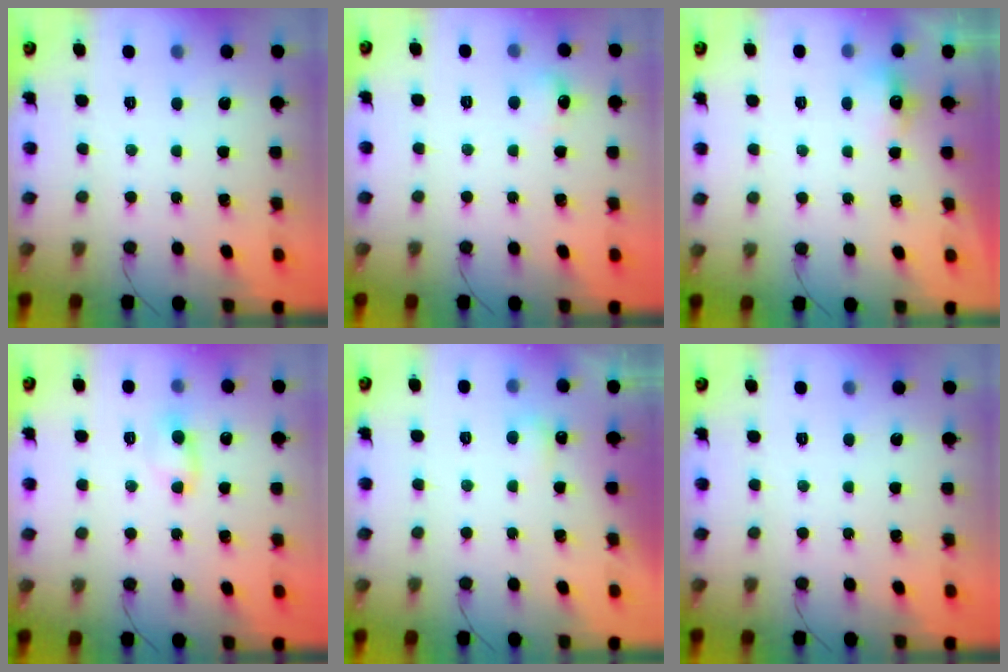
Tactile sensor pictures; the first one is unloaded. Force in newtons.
{"total": 6.1, "press": 5.8, "slide": 1.9}
{"total": 4.4, "press": 4.1, "slide": 1.6}
{"total": 3.8, "press": 3.6, "slide": 1.3}
{"total": 2.5, "press": 2.4, "slide": 0.5}
{"total": 0.0}